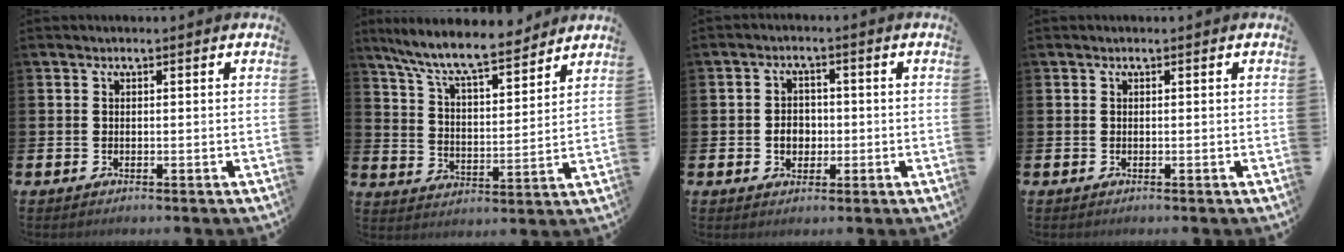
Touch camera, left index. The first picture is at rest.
{"total": 9.4, "force": [8.6, 1.4, 3.6], "torque": [-0.096, -0.055, 0.150]}
{"total": 3.2, "force": [-0.5, 2.6, 1.7], "torque": [-0.014, -0.002, -0.018]}
{"total": 0.0}